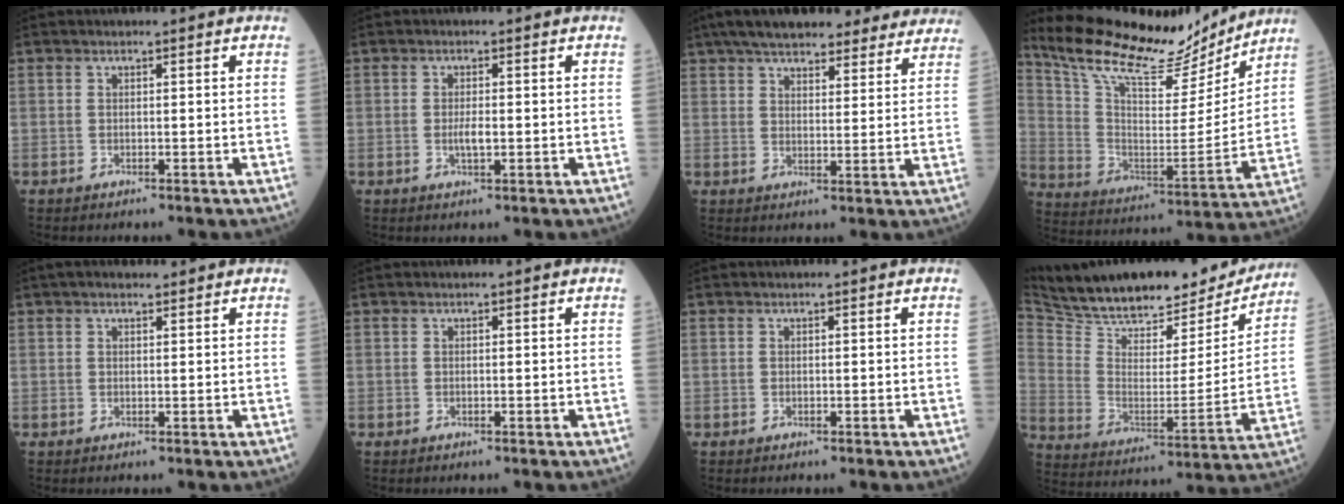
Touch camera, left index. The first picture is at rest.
{"total": 1.9, "force": [-0.4, 0.4, 1.8], "torque": [-0.032, -0.002, -0.004]}
{"total": 23.4, "force": [20.1, 6.4, 10.2], "torque": [-0.147, 0.034, 0.255]}
{"total": 20.7, "force": [19.0, 4.3, 7.1], "torque": [-0.137, -0.021, 0.305]}
{"total": 2.9, "force": [2.3, 0.9, 1.5], "torque": [-0.018, 0.022, 0.036]}
{"total": 0.0}
{"total": 0.0}
{"total": 25.8, "force": [22.7, 7.9, 9.2], "torque": [-0.161, -0.018, 0.324]}